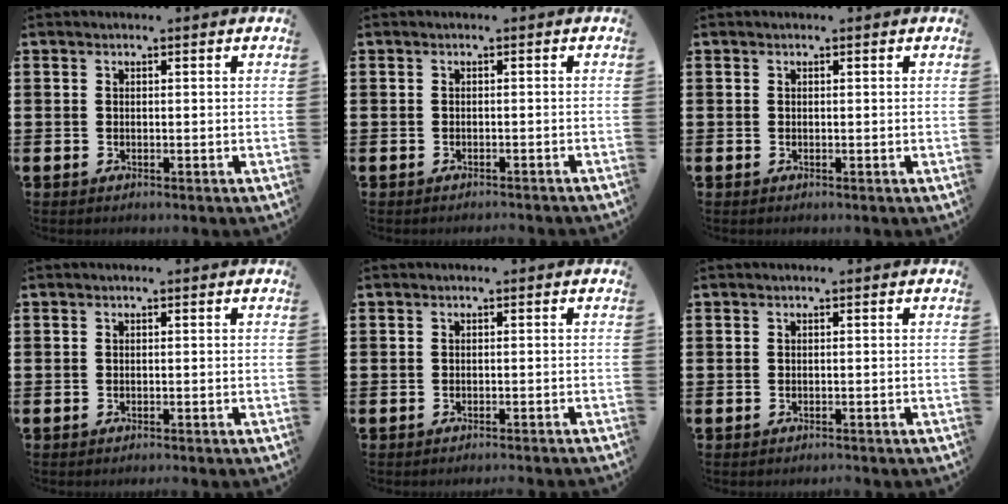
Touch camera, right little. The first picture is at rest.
{"total": 0.7, "force": [-0.7, -0.2, 0.0], "torque": [0.000, 0.000, -0.014]}
{"total": 0.0}
{"total": 0.6, "force": [-0.6, -0.2, 0.1], "torque": [0.000, -0.001, -0.012]}
{"total": 1.0, "force": [-0.9, -0.3, 0.0], "torque": [0.001, 0.002, -0.019]}
{"total": 0.7, "force": [-0.7, -0.1, 0.1], "torque": [-0.001, 0.000, -0.014]}